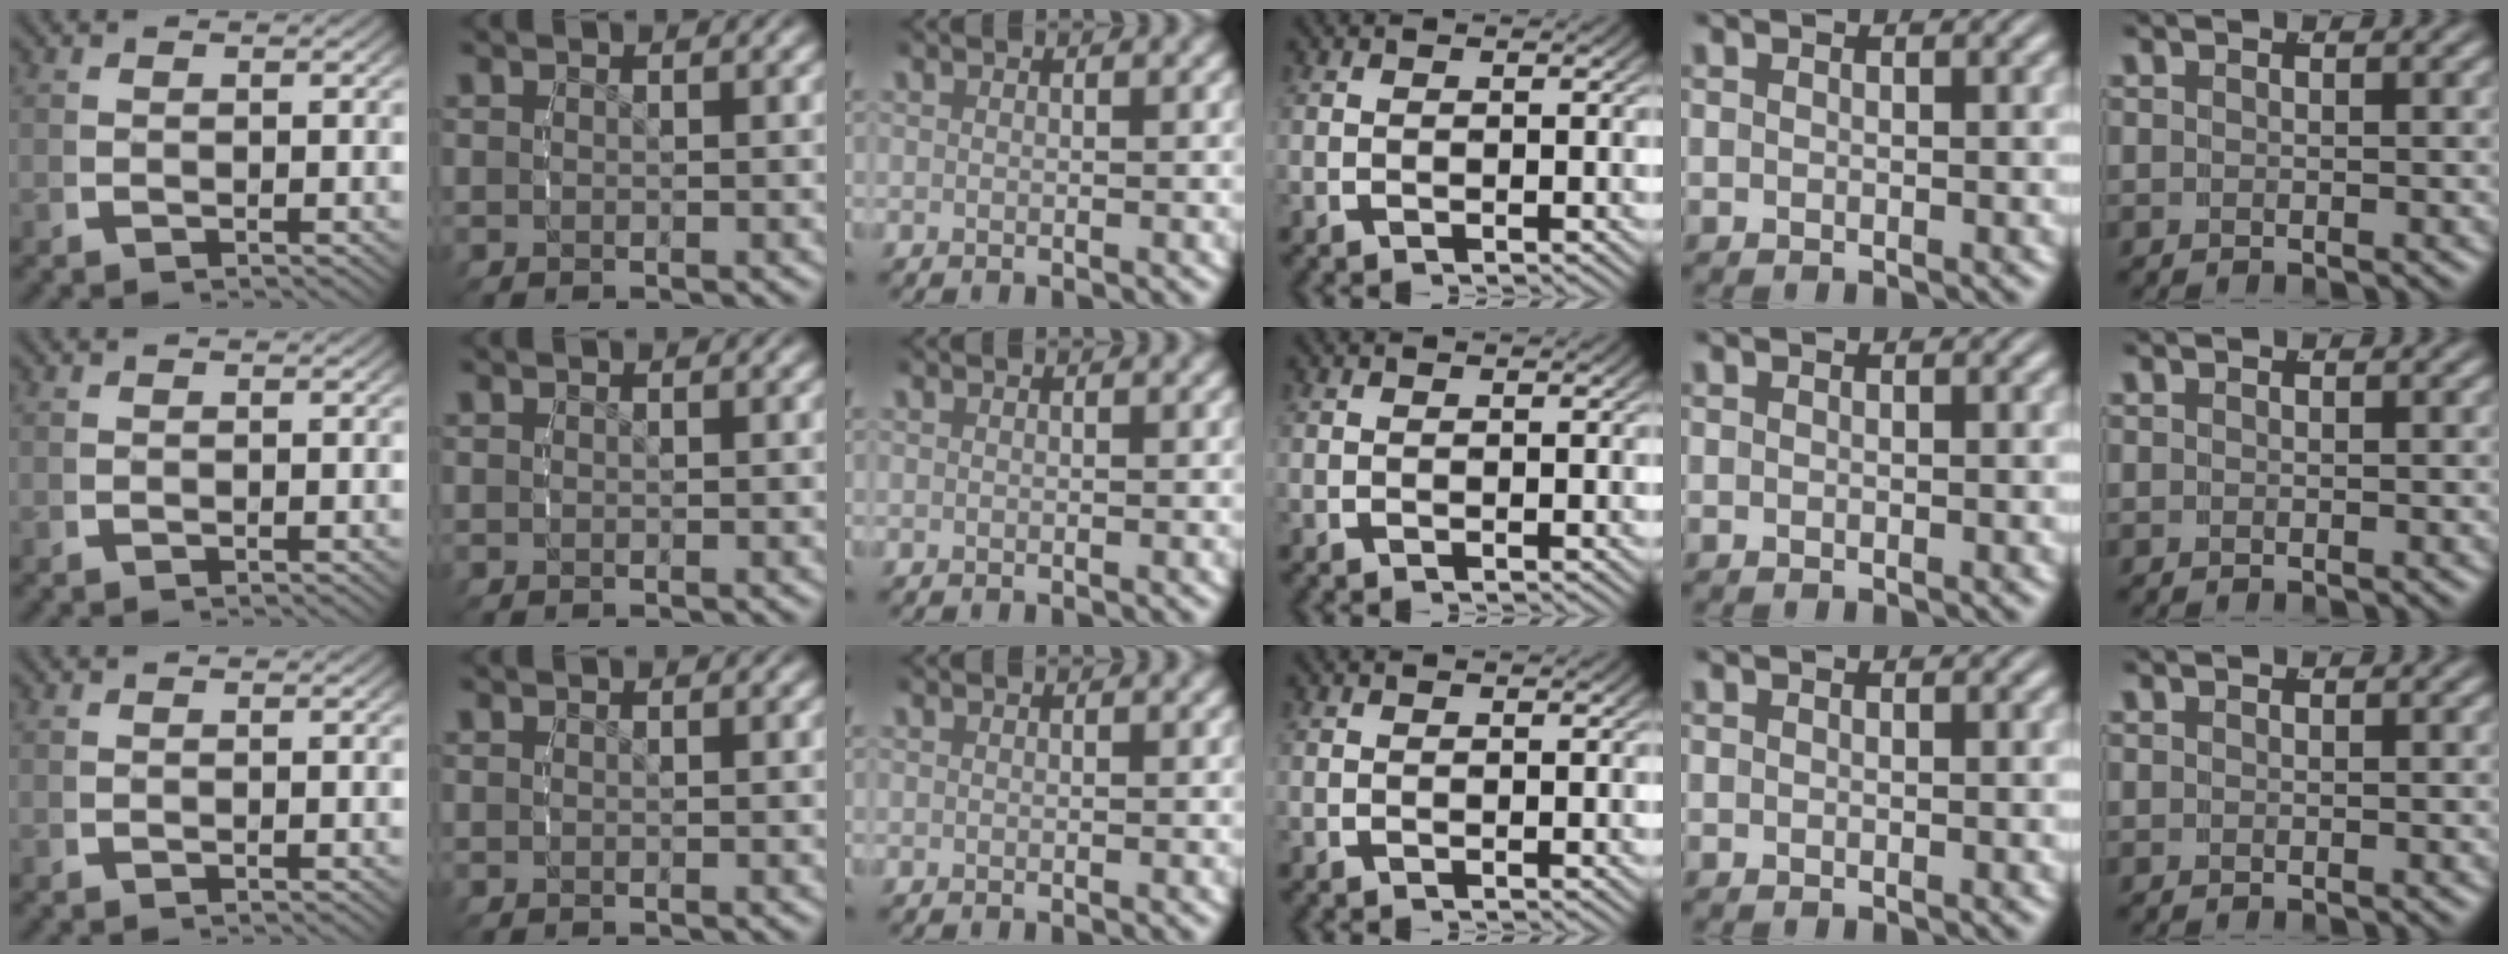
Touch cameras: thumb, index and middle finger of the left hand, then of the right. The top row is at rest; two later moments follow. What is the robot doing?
{"motion": "reach", "object": "napkin"}